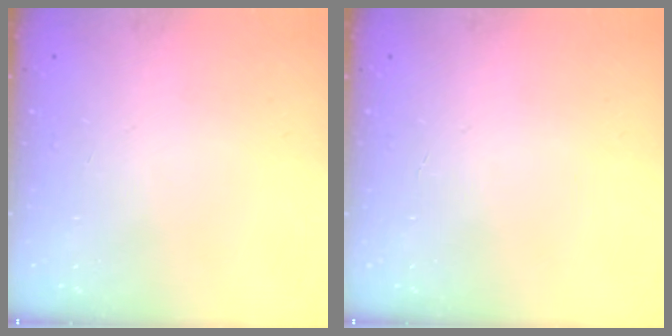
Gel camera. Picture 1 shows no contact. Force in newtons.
{"total": 0.0}